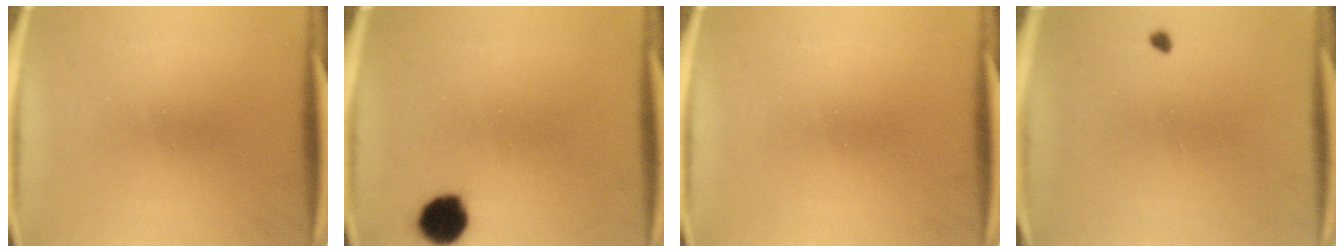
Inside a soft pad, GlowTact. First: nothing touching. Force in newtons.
{"total": 7.1}
{"total": 0.0}
{"total": 0.7}